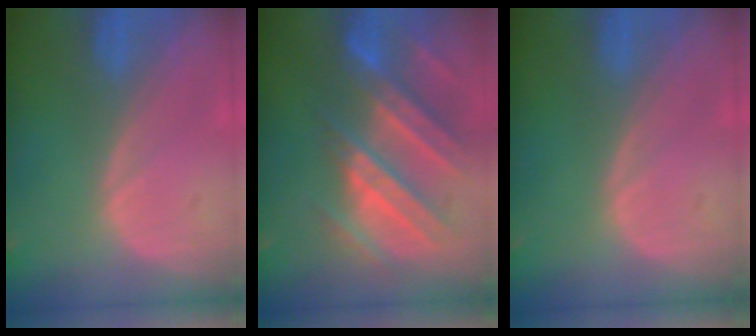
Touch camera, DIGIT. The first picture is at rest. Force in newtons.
{"total": 11.2, "press": 9.9, "slide": 5.2}
{"total": 0.0}